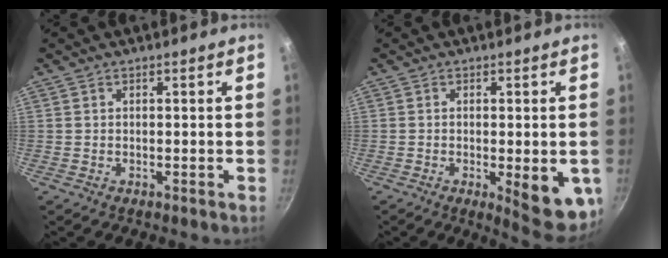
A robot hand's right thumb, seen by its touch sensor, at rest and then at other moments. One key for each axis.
{"total": 10.7, "fx": -2.4, "fy": 3.2, "fz": 9.9, "tx": -0.104, "ty": -0.004, "tz": -0.022}